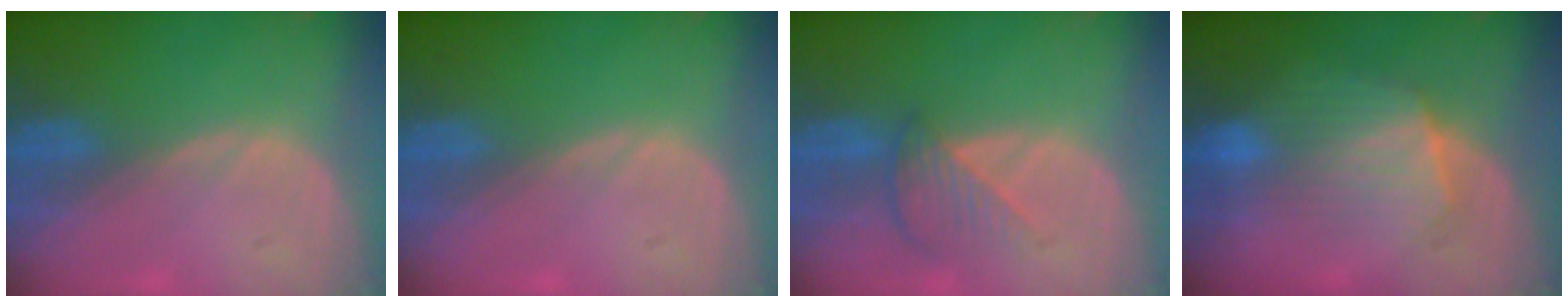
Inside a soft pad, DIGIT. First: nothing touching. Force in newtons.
{"total": 0.0}
{"total": 4.6, "press": 4.2, "slide": 1.8}
{"total": 7.1, "press": 7.0, "slide": 1.3}